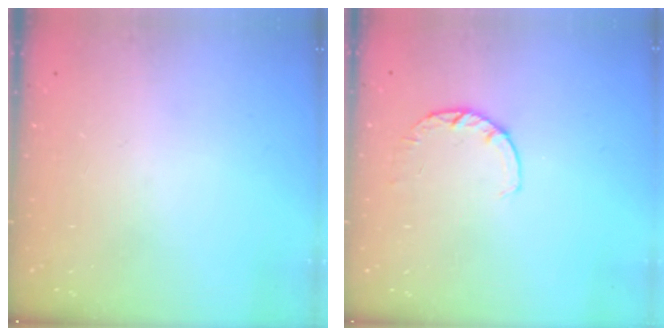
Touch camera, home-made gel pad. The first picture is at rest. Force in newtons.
{"total": 3.0, "press": 2.9, "slide": 0.4}